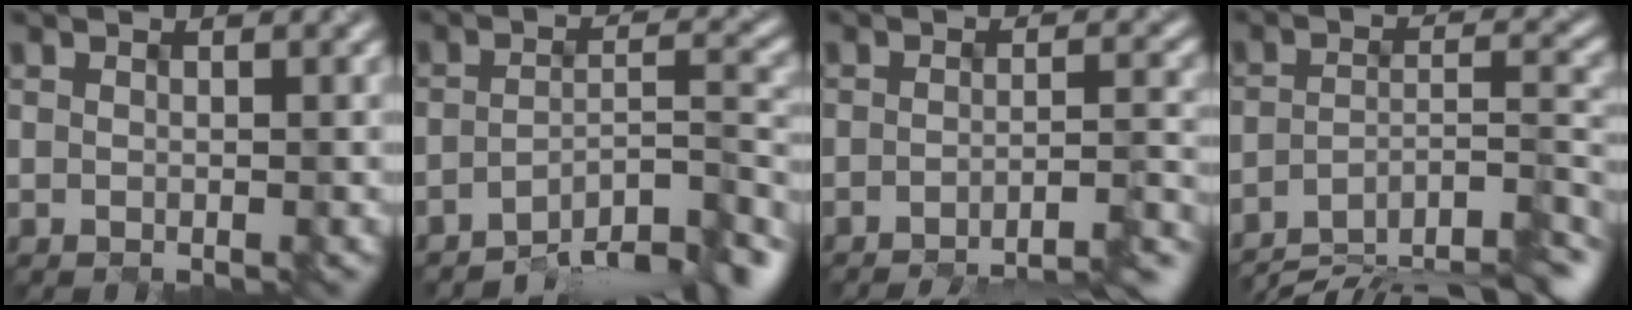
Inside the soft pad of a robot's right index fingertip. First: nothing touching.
{"total": 7.1, "force": [-6.0, 1.2, 3.6], "torque": [-0.049, 0.003, -0.094]}
{"total": 7.5, "force": [-6.1, 1.0, 4.4], "torque": [-0.048, 0.009, -0.072]}
{"total": 10.8, "force": [-9.3, 2.3, 5.1], "torque": [-0.081, 0.008, -0.139]}